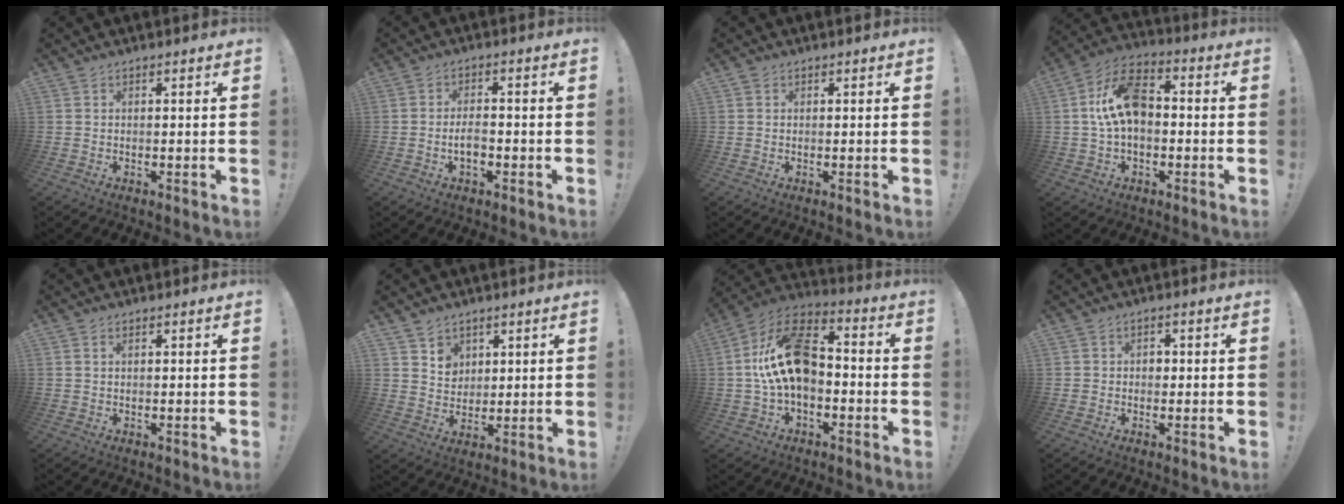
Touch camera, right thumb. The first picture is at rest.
{"total": 4.5, "force": [-1.4, 2.0, 3.7], "torque": [-0.062, 0.003, -0.027]}
{"total": 0.5, "force": [0.2, 0.5, 0.0], "torque": [0.003, -0.001, 0.004]}
{"total": 14.1, "force": [0.5, 8.5, 11.2], "torque": [-0.199, 0.010, 0.007]}
{"total": 0.7, "force": [0.3, 0.3, 0.5], "torque": [-0.013, 0.002, 0.006]}
{"total": 5.8, "force": [3.7, 4.4, 0.5], "torque": [0.000, -0.034, 0.067]}
{"total": 18.0, "force": [0.5, 10.8, 14.4], "torque": [-0.258, 0.015, 0.009]}
{"total": 2.3, "force": [-0.3, 2.1, 1.0], "torque": [-0.016, 0.004, -0.008]}